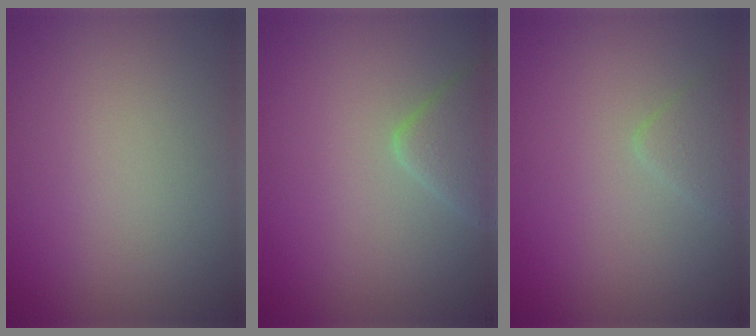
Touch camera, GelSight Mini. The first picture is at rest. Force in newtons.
{"total": 2.8, "press": 2.8, "slide": 0.1}
{"total": 1.4, "press": 1.4, "slide": 0.1}